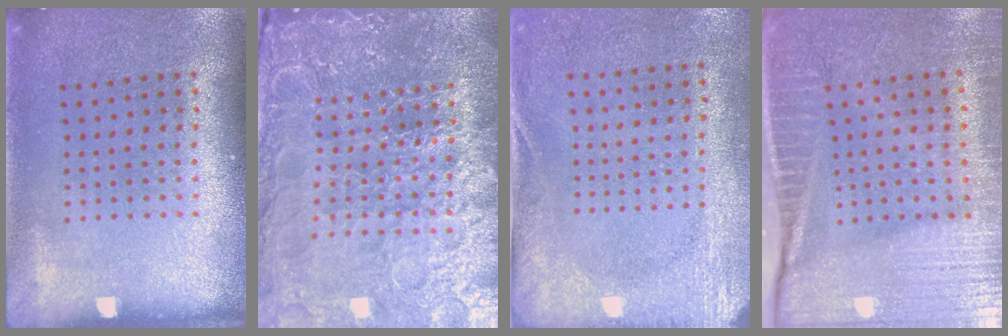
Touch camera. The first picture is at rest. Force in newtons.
{"total": 5.8, "press": 5.2, "slide": 2.5}
{"total": 2.7, "press": 2.1, "slide": 1.7}
{"total": 4.2, "press": 3.7, "slide": 2.0}